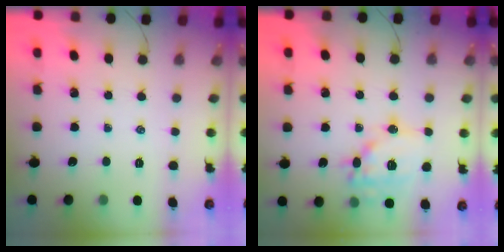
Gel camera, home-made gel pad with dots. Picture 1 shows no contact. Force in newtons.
{"total": 15.3, "press": 15.2, "slide": 2.2}